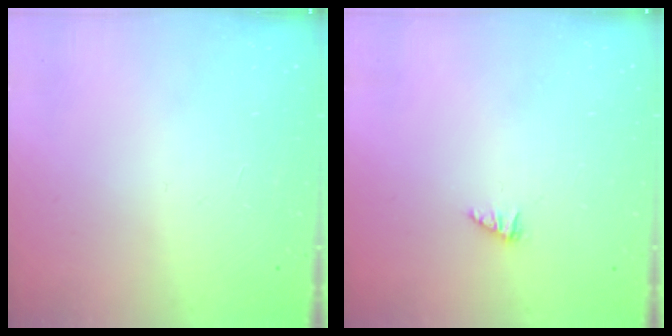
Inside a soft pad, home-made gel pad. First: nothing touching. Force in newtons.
{"total": 0.7, "press": 0.6, "slide": 0.2}